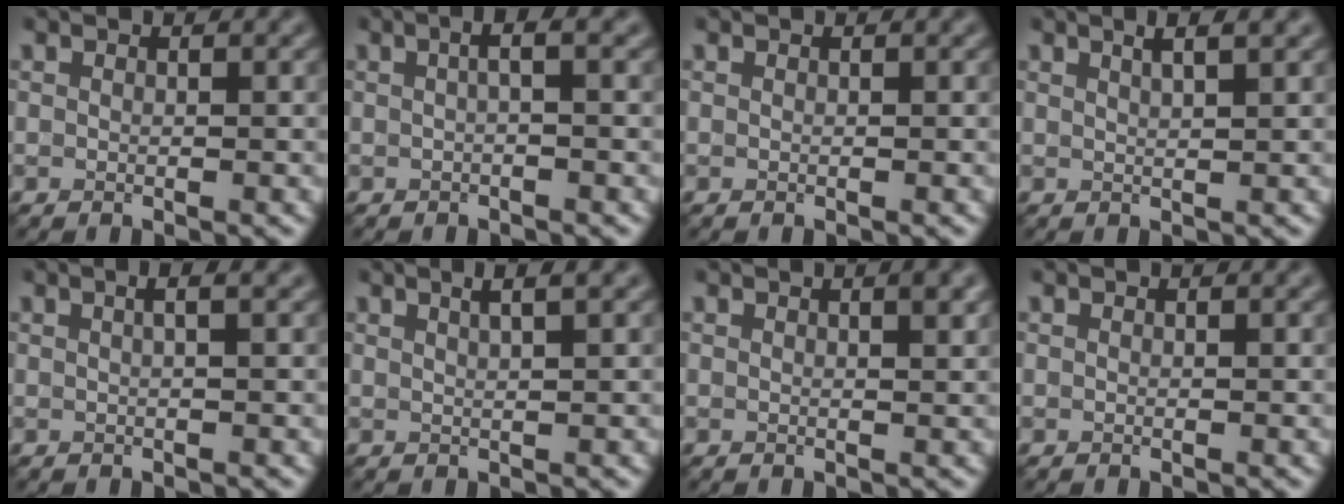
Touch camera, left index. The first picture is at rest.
{"total": 1.7, "force": [0.2, 0.3, 1.7], "torque": [-0.027, 0.009, 0.002]}
{"total": 0.0}
{"total": 3.0, "force": [1.9, 1.0, 2.2], "torque": [-0.006, 0.010, 0.005]}
{"total": 2.1, "force": [0.9, 0.8, 1.8], "torque": [-0.012, 0.002, -0.001]}
{"total": 2.3, "force": [1.4, 0.6, 1.8], "torque": [-0.016, 0.007, 0.008]}
{"total": 1.8, "force": [0.8, 0.5, 1.5], "torque": [-0.013, 0.005, 0.010]}
{"total": 0.0}